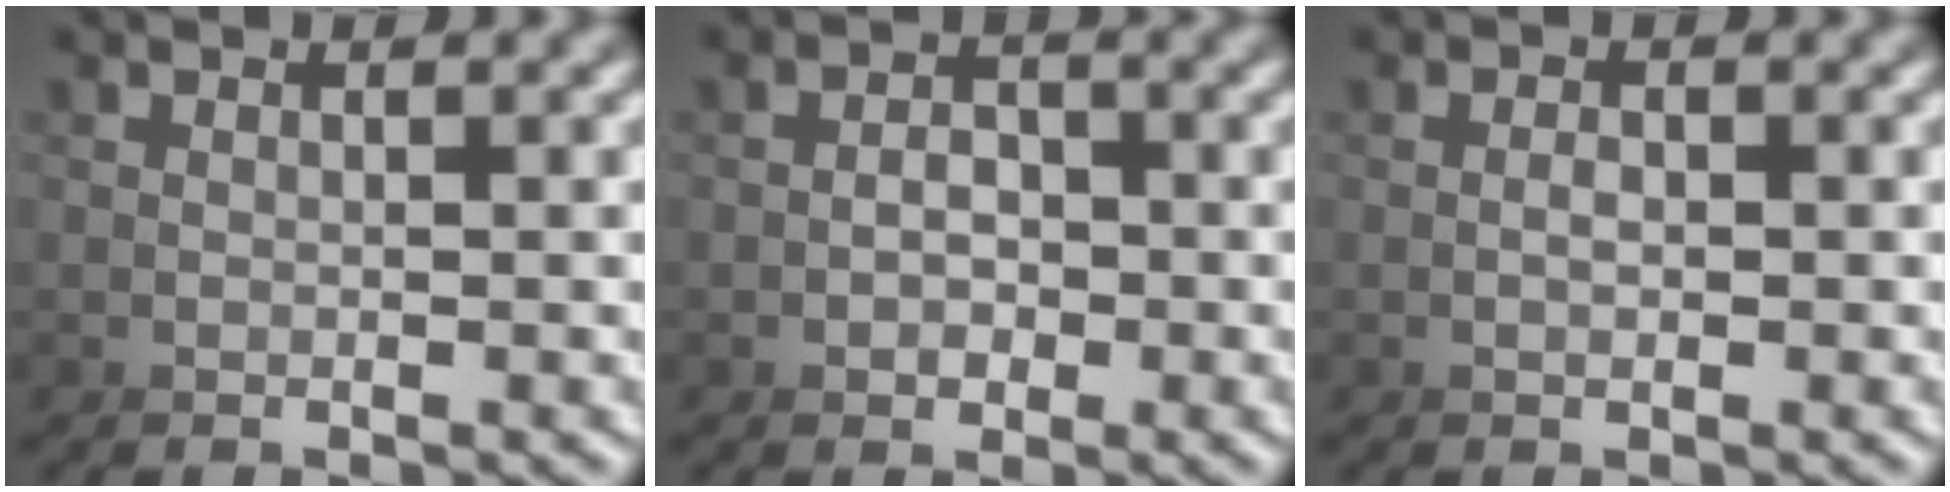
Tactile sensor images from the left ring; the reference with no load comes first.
{"total": 1.8, "force": [-0.7, 0.8, -1.5], "torque": [-0.007, -0.019, -0.008]}
{"total": 0.9, "force": [-0.1, -0.8, -0.4], "torque": [-0.002, -0.002, -0.004]}